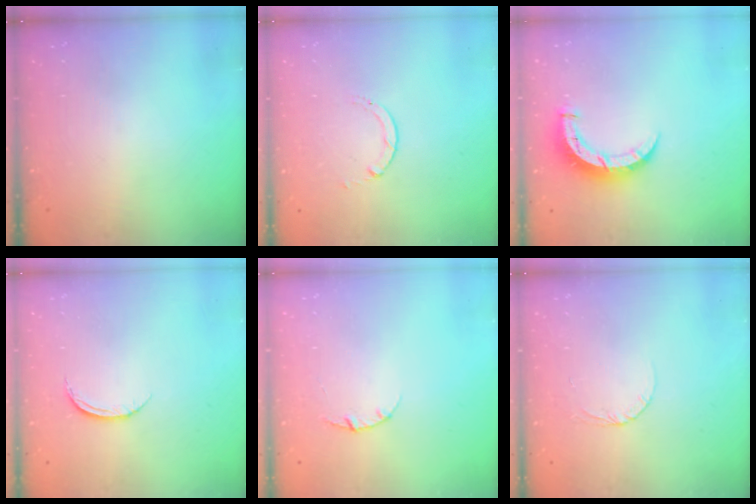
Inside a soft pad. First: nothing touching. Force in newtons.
{"total": 0.7, "press": 0.7, "slide": 0.1}
{"total": 8.2, "press": 8.2, "slide": 0.6}
{"total": 5.0, "press": 4.9, "slide": 0.6}
{"total": 2.8, "press": 2.8, "slide": 0.4}
{"total": 3.5, "press": 3.5, "slide": 0.3}